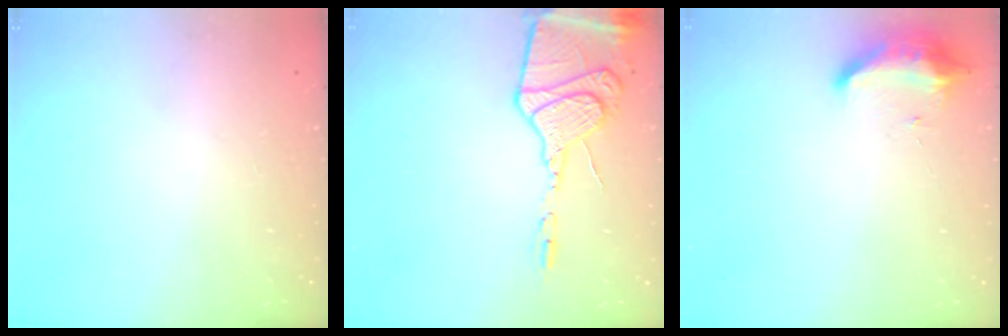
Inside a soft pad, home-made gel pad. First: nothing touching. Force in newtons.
{"total": 15.2, "press": 15.1, "slide": 2.1}
{"total": 9.1, "press": 8.8, "slide": 2.4}